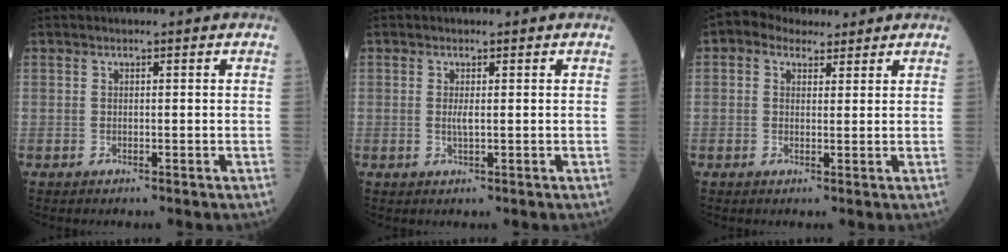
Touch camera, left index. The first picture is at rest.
{"total": 1.1, "force": [-0.1, 0.2, 1.1], "torque": [-0.028, -0.006, 0.000]}
{"total": 4.5, "force": [3.1, 2.7, 1.5], "torque": [-0.031, 0.024, 0.056]}